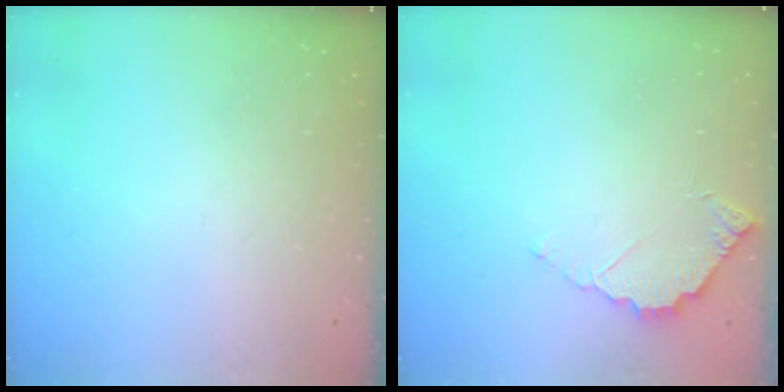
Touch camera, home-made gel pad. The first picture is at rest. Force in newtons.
{"total": 4.0, "press": 4.0, "slide": 0.3}